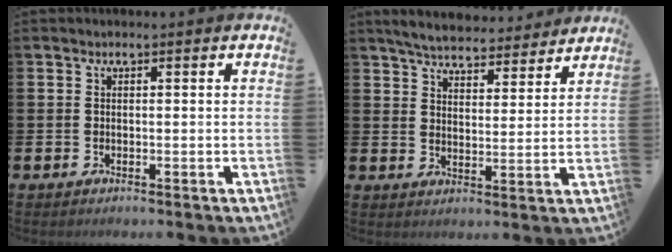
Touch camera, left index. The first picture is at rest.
{"total": 5.5, "force": [5.4, 0.9, 0.7], "torque": [-0.028, -0.037, 0.093]}